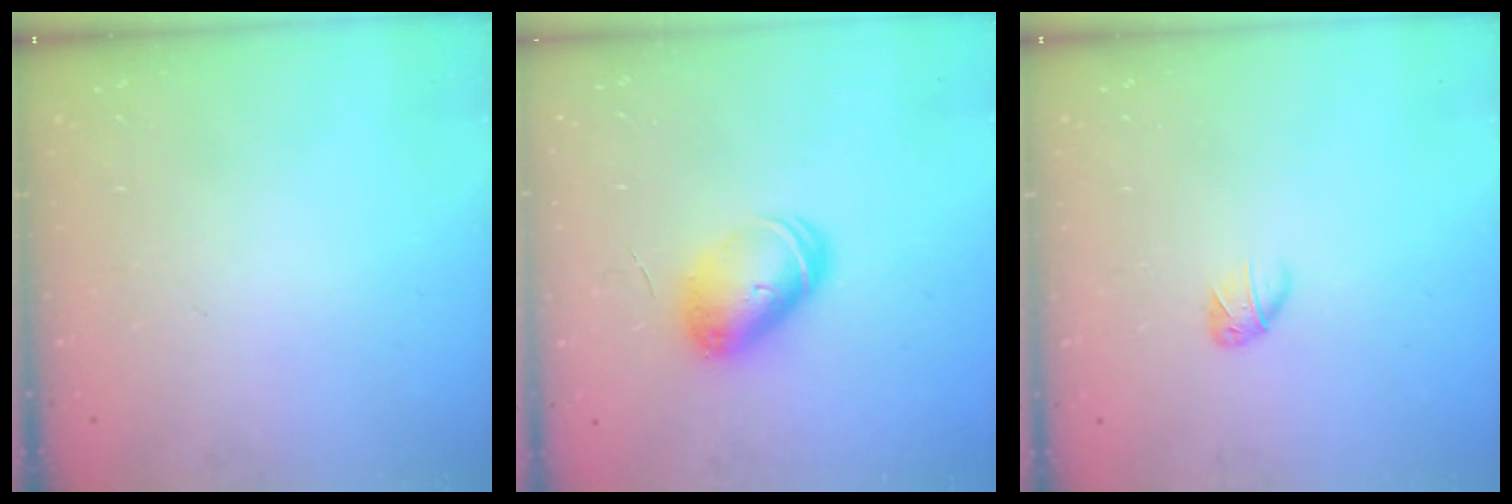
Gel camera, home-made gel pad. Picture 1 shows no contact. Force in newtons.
{"total": 8.1, "press": 8.1, "slide": 1.1}
{"total": 3.0, "press": 2.9, "slide": 0.7}